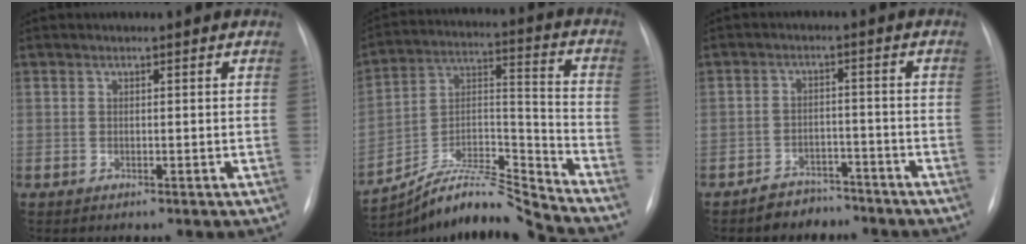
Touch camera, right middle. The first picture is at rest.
{"total": 13.4, "force": [-13.0, -1.6, 2.5], "torque": [-0.040, 0.052, -0.235]}
{"total": 4.7, "force": [-4.0, 2.4, 0.5], "torque": [-0.013, 0.006, -0.060]}